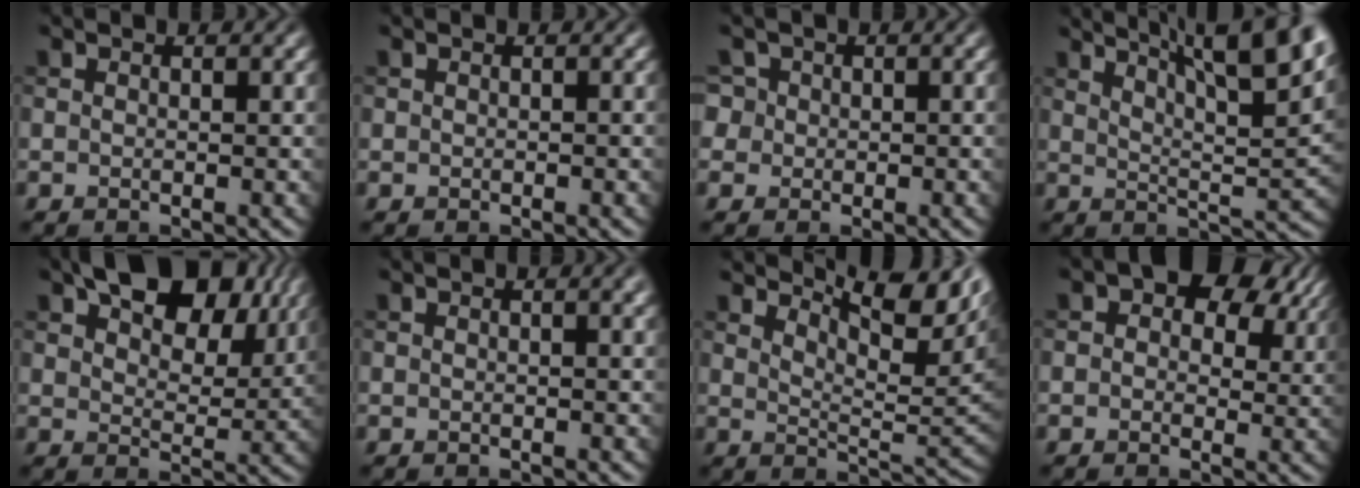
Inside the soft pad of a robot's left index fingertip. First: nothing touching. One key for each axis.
{"total": 0.0}
{"total": 3.3, "fx": 1.0, "fy": 2.9, "fz": 1.1, "tx": -0.032, "ty": 0.015, "tz": 0.009}
{"total": 11.8, "fx": 7.5, "fy": 3.1, "fz": 8.6, "tx": -0.096, "ty": 0.029, "tz": 0.087}
{"total": 10.6, "fx": 6.3, "fy": 5.4, "fz": 6.5, "tx": -0.100, "ty": 0.011, "tz": 0.102}
{"total": 1.6, "fx": 0.9, "fy": 0.3, "fz": 1.3, "tx": -0.010, "ty": 0.003, "tz": 0.012}
{"total": 7.3, "fx": 4.8, "fy": 1.5, "fz": 5.3, "tx": -0.079, "ty": 0.003, "tz": 0.082}
{"total": 8.9, "fx": 4.0, "fy": 5.2, "fz": 5.9, "tx": -0.068, "ty": 0.004, "tz": 0.056}